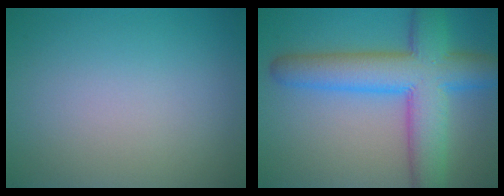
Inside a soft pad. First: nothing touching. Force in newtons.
{"total": 9.8, "press": 9.8, "slide": 0.3}